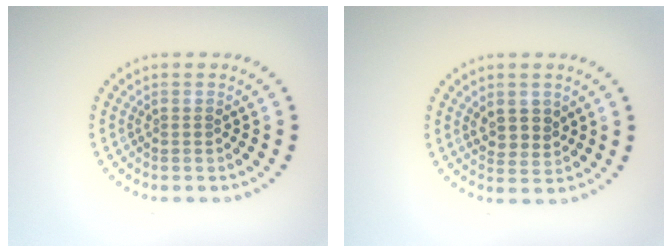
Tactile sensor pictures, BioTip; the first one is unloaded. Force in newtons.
{"total": 2.5, "press": 2.3, "slide": 0.8}